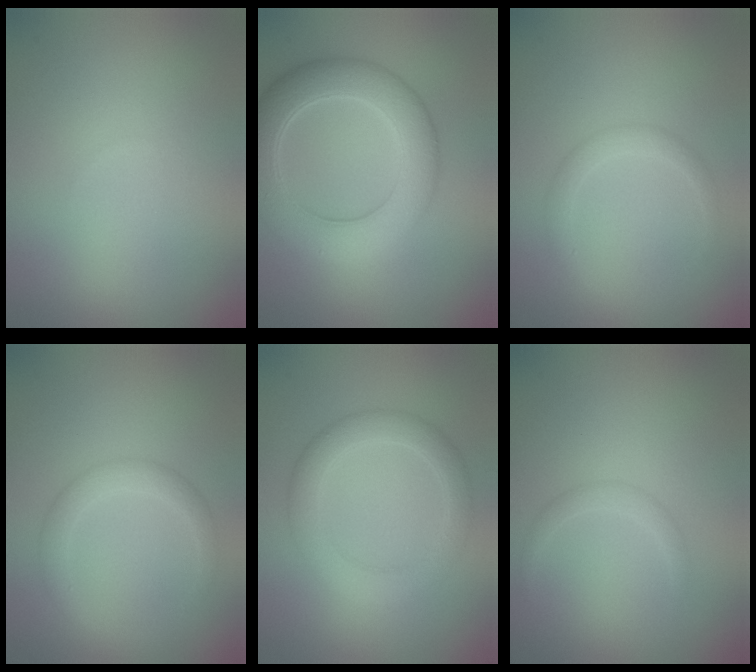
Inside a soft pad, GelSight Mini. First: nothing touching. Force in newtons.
{"total": 6.6, "press": 6.6, "slide": 0.2}
{"total": 1.6, "press": 1.6, "slide": 0.1}
{"total": 2.2, "press": 2.2, "slide": 0.1}
{"total": 3.5, "press": 3.5, "slide": 0.2}
{"total": 1.0, "press": 1.0, "slide": 0.1}